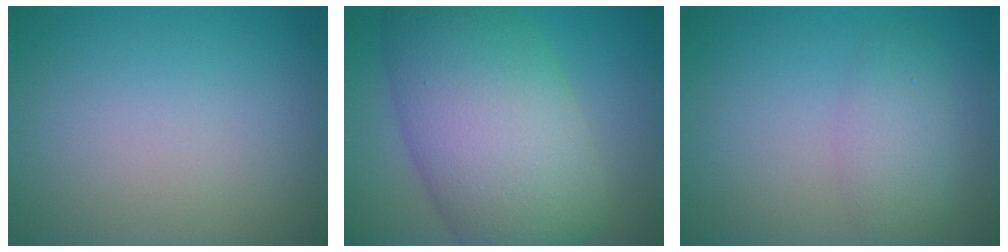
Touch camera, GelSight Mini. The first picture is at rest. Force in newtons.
{"total": 12.1, "press": 12.1, "slide": 0.4}
{"total": 1.8, "press": 1.8, "slide": 0.2}